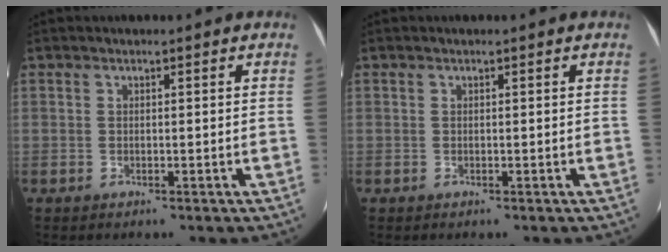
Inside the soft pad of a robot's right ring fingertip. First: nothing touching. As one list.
[{"total": 0.0}]